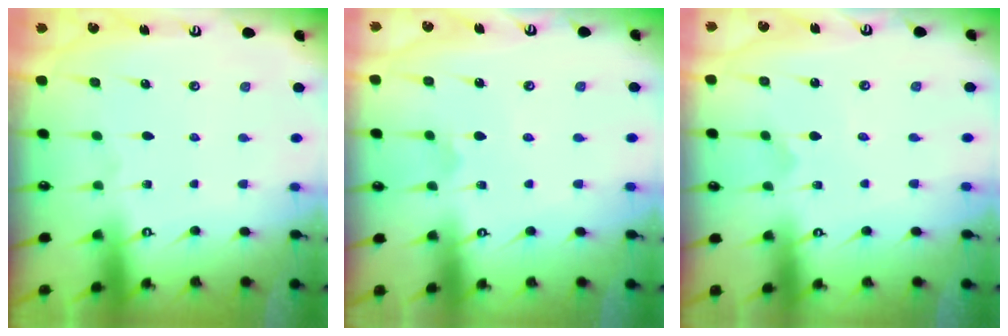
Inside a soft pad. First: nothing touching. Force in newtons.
{"total": 2.9, "press": 2.9, "slide": 0.1}
{"total": 0.0}